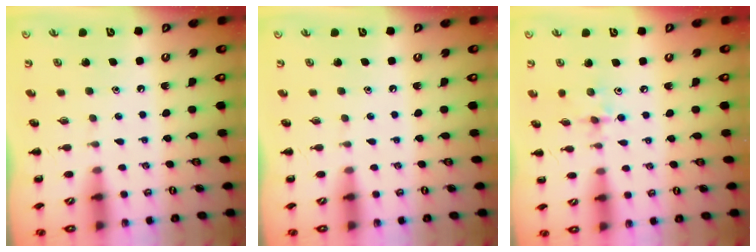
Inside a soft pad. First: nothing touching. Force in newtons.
{"total": 0.0}
{"total": 2.7, "press": 2.7, "slide": 0.5}